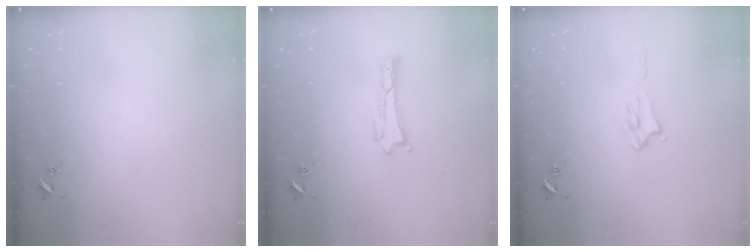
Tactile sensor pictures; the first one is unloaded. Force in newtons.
{"total": 0.0}
{"total": 2.1, "press": 2.0, "slide": 0.3}